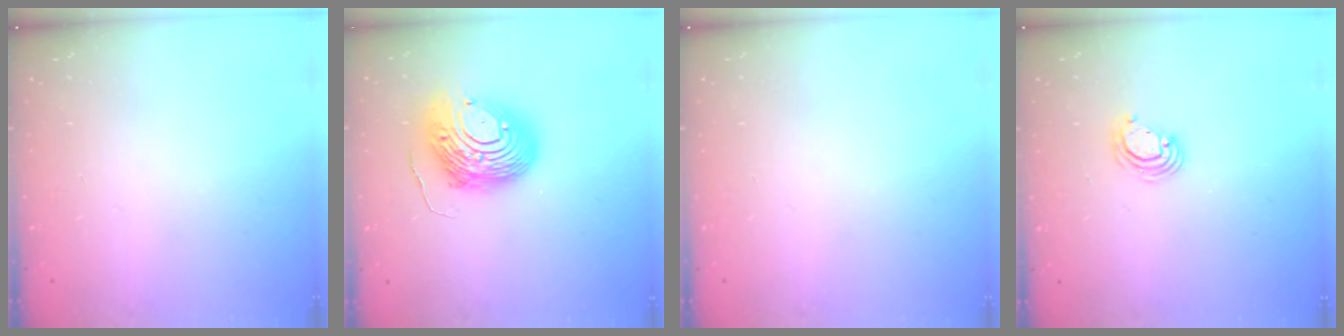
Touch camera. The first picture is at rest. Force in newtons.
{"total": 14.4, "press": 14.4, "slide": 1.2}
{"total": 0.0}
{"total": 4.4, "press": 4.4, "slide": 0.2}